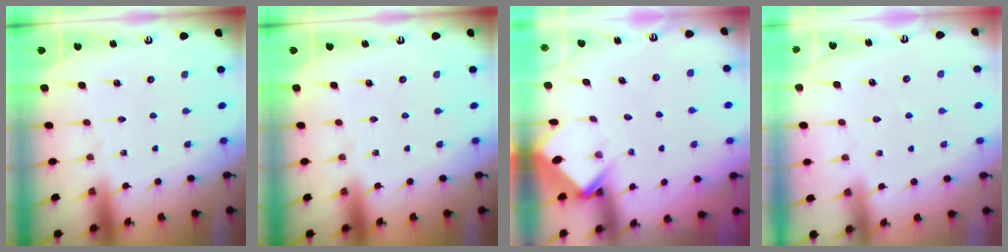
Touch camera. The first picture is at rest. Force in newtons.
{"total": 0.0}
{"total": 3.9, "press": 3.9, "slide": 0.3}
{"total": 2.1, "press": 2.1, "slide": 0.3}